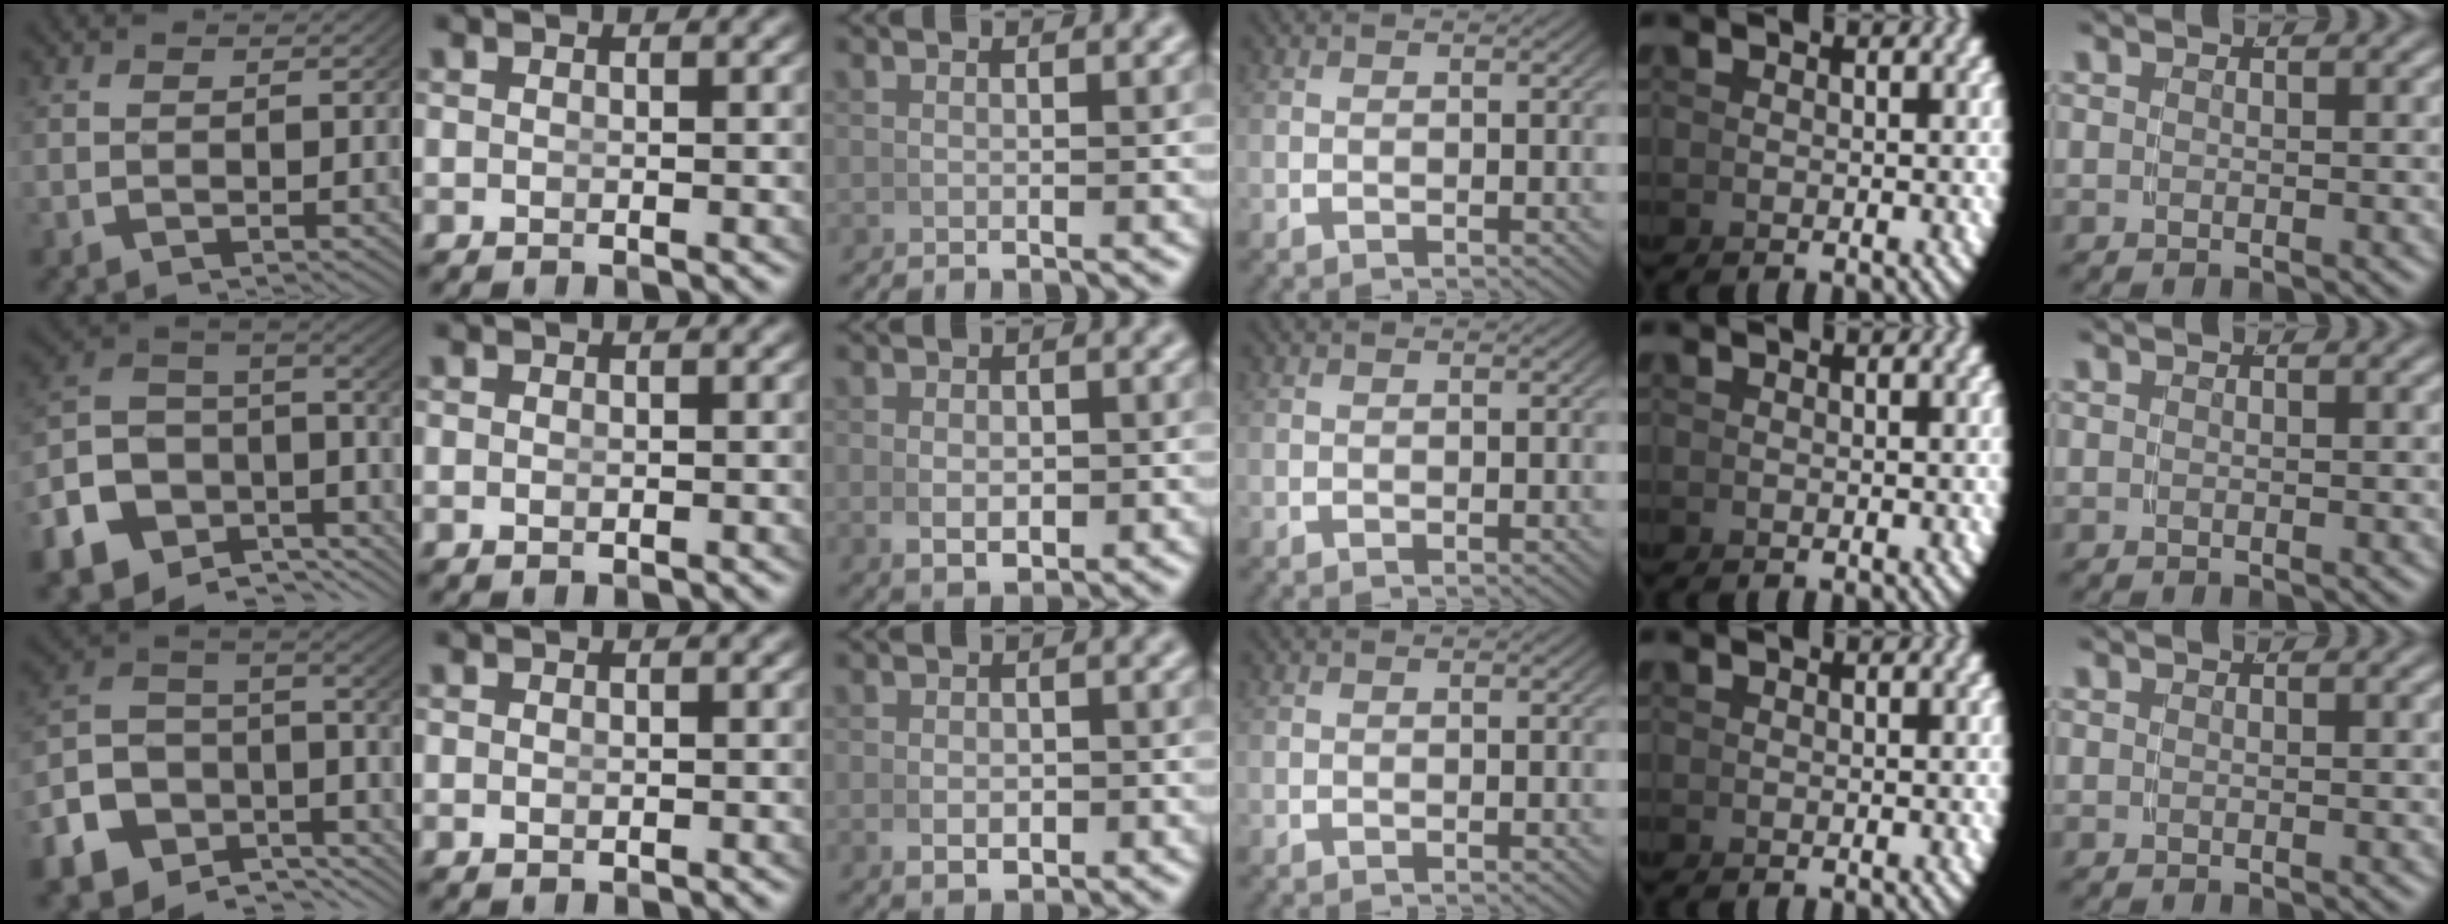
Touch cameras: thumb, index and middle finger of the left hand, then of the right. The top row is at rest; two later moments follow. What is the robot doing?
{"motion": "lift_and_place", "object": "hoodie"}